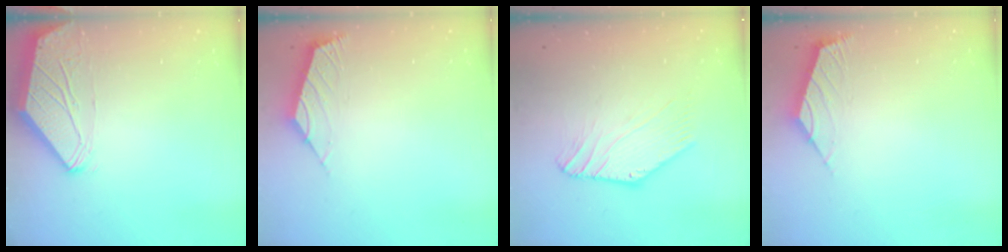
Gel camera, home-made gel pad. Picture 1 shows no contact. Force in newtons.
{"total": 2.5, "press": 2.5, "slide": 0.6}
{"total": 2.8, "press": 2.7, "slide": 0.5}
{"total": 2.5, "press": 2.4, "slide": 0.7}